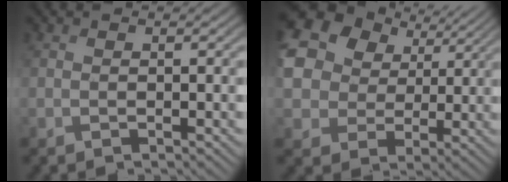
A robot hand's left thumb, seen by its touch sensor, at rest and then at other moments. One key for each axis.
{"total": 17.3, "fx": 6.6, "fy": 13.9, "fz": 7.9, "tx": -0.262, "ty": 0.034, "tz": 0.129}